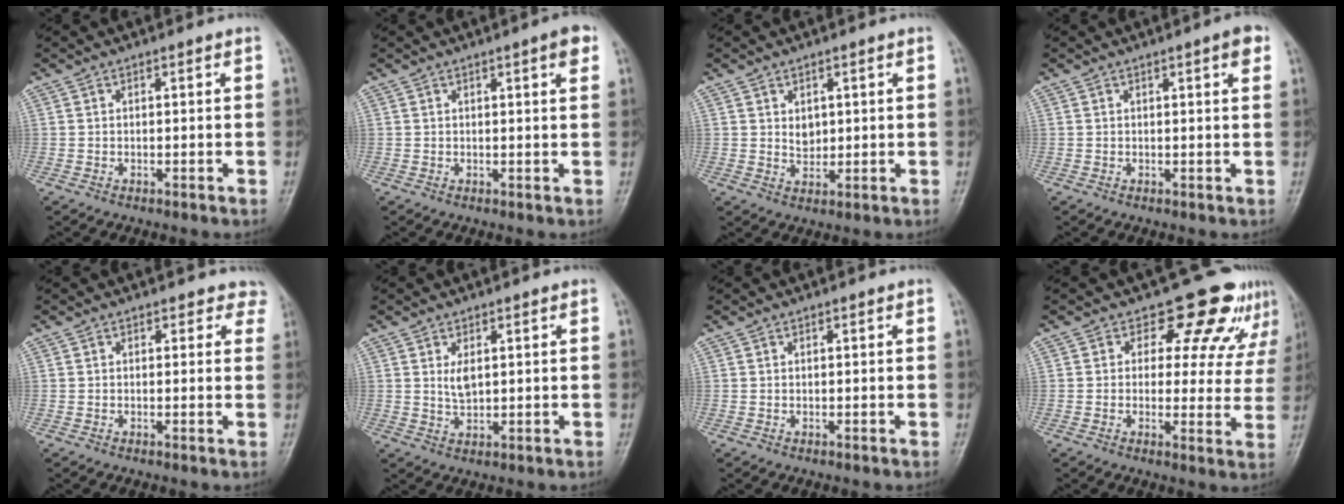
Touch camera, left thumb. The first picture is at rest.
{"total": 2.8, "force": [1.4, 0.2, 2.4], "torque": [-0.025, -0.004, 0.020]}
{"total": 2.7, "force": [0.9, 2.0, 1.5], "torque": [-0.011, -0.010, 0.024]}
{"total": 2.5, "force": [1.2, 0.2, 2.2], "torque": [-0.022, -0.003, 0.017]}
{"total": 3.7, "force": [3.2, 1.8, 0.1], "torque": [0.037, -0.015, 0.014]}
{"total": 3.2, "force": [1.2, 1.6, 2.5], "torque": [-0.038, -0.015, 0.030]}
{"total": 0.0}
{"total": 12.2, "force": [9.6, 6.4, 3.8], "torque": [0.012, -0.055, 0.095]}